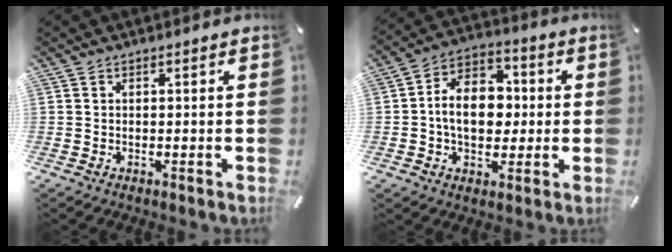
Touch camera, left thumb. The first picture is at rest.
{"total": 11.7, "force": [-0.9, 8.7, 7.8], "torque": [-0.154, 0.018, -0.017]}